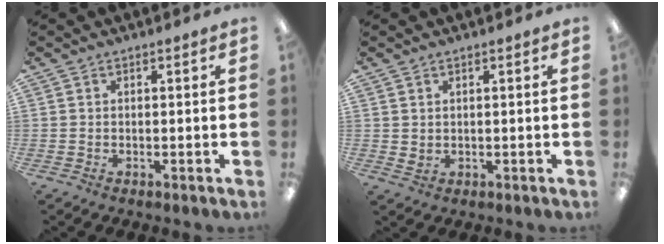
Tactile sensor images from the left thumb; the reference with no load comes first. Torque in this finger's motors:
{"motor_torque": [-0.16, 0.28, -0.02, 0.00, 0.04]}